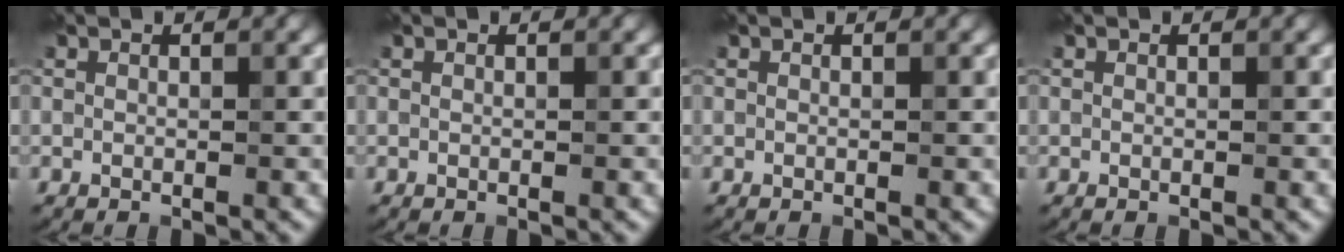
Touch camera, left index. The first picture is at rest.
{"total": 0.0}
{"total": 0.0}
{"total": 0.0}